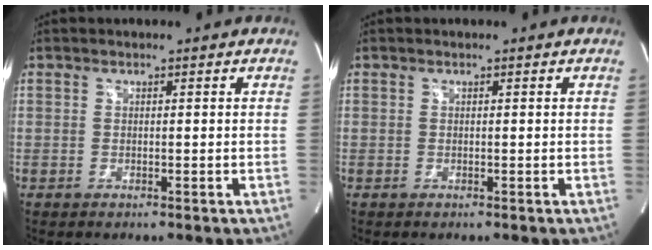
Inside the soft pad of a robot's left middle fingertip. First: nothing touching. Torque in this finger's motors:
{"motor_torque": [0.00, 0.00, 0.07, 0.01]}